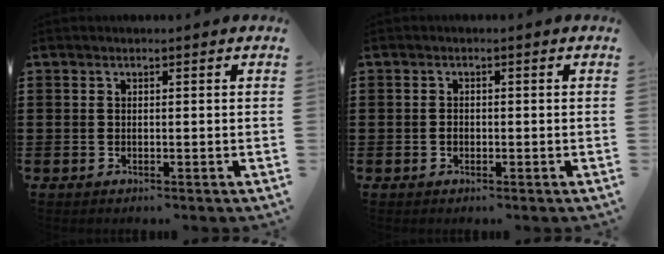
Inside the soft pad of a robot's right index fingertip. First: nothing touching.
{"total": 1.0, "force": [-0.4, 0.7, 0.6], "torque": [-0.013, 0.000, -0.007]}